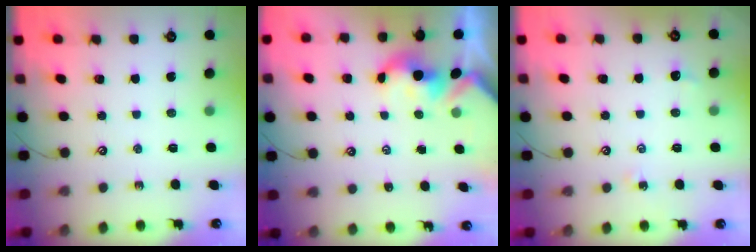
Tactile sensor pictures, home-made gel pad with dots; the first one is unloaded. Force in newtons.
{"total": 1.9, "press": 1.9, "slide": 0.1}
{"total": 2.0, "press": 1.9, "slide": 0.5}